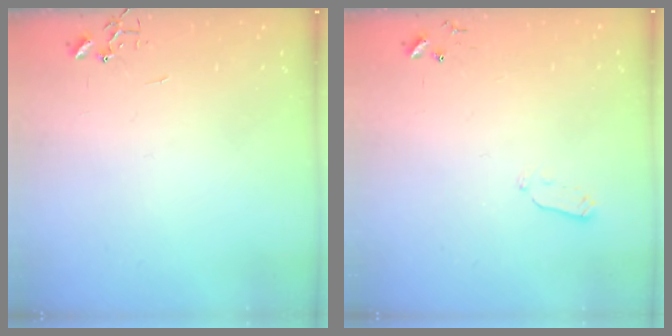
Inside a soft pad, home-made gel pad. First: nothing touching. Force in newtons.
{"total": 4.0, "press": 3.9, "slide": 0.9}